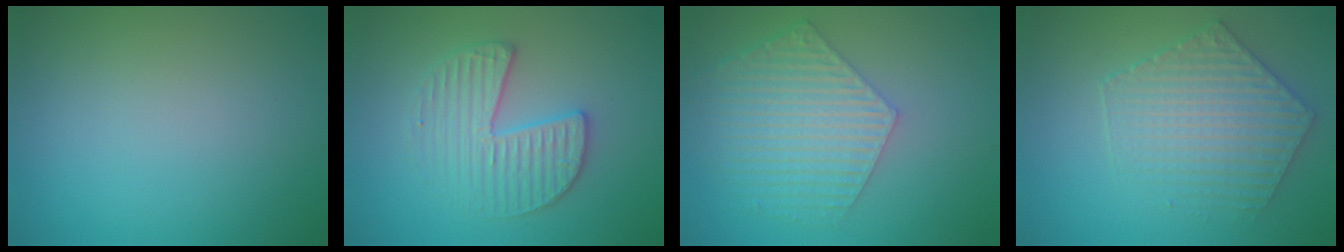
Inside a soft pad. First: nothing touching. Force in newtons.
{"total": 3.4, "press": 3.3, "slide": 0.7}
{"total": 5.9, "press": 4.5, "slide": 3.8}
{"total": 4.0, "press": 3.8, "slide": 1.4}